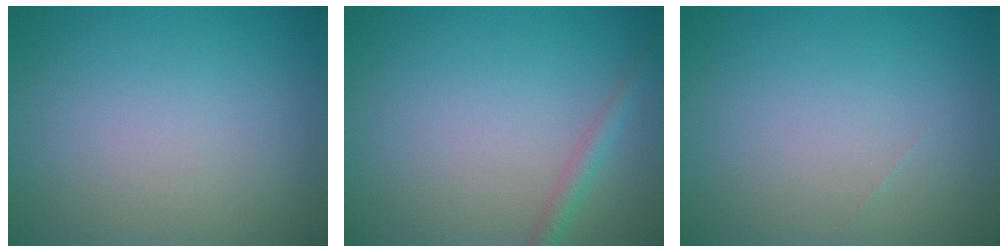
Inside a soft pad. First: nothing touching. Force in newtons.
{"total": 1.5, "press": 1.5, "slide": 0.1}
{"total": 0.0}